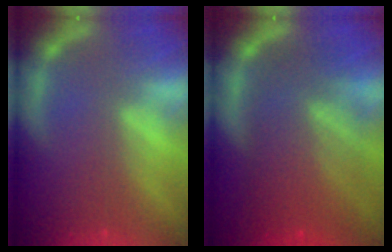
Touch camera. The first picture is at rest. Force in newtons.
{"total": 10.0}